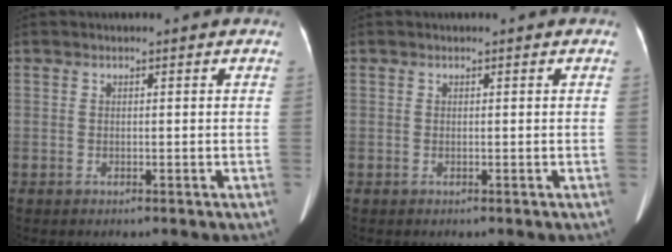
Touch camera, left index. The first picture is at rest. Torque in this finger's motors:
{"motor_torque": [0.00, 0.01, 0.00, 0.00]}